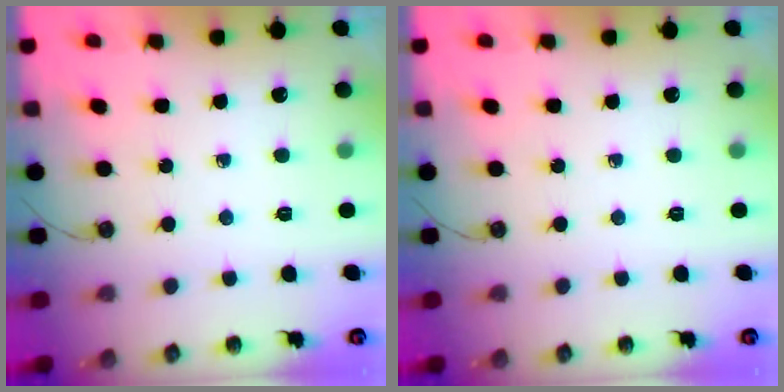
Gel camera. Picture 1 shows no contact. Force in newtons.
{"total": 0.0}